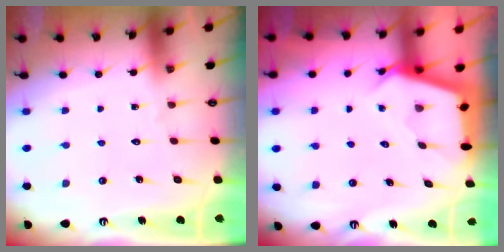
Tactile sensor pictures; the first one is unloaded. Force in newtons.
{"total": 2.9, "press": 2.9, "slide": 0.3}